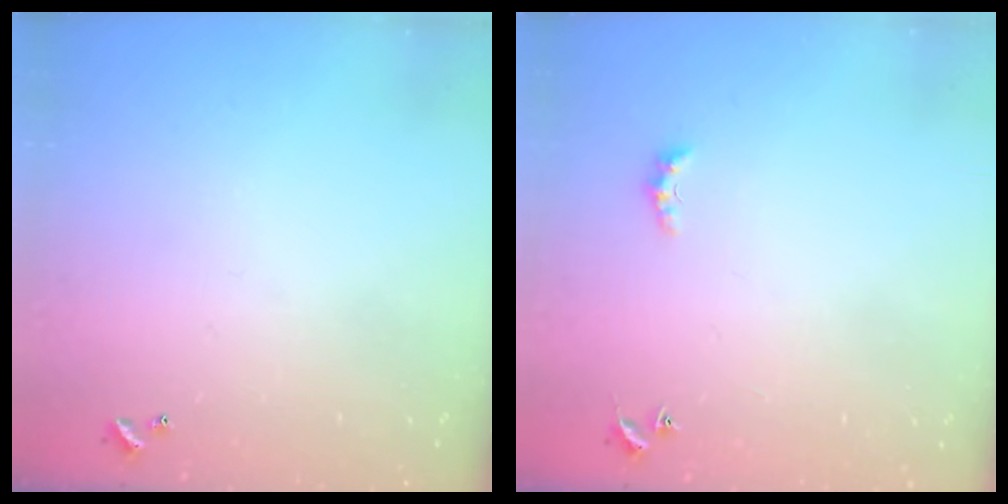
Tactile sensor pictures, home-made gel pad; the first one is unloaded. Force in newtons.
{"total": 2.4, "press": 2.3, "slide": 0.5}